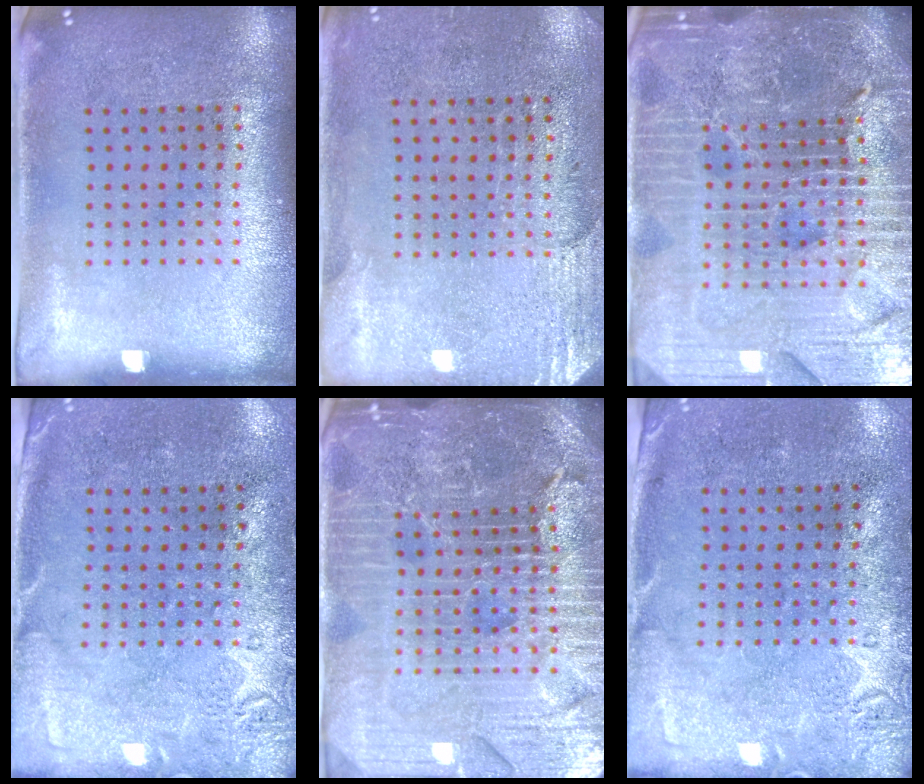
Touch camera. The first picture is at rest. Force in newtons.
{"total": 2.8, "press": 2.4, "slide": 1.4}
{"total": 6.6, "press": 5.8, "slide": 3.2}
{"total": 2.7, "press": 2.2, "slide": 1.6}
{"total": 5.8, "press": 5.2, "slide": 2.6}
{"total": 2.8, "press": 2.1, "slide": 1.7}